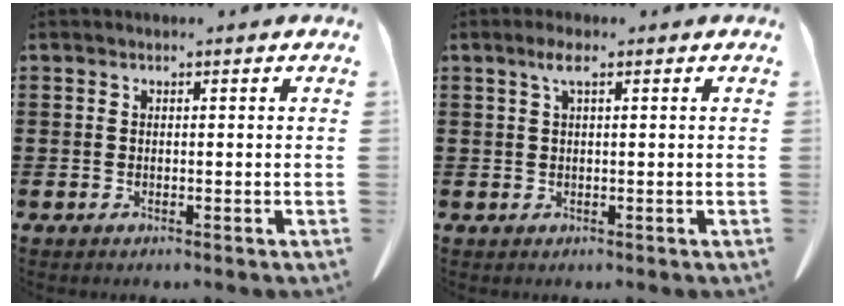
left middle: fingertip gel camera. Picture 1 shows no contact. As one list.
[{"total": 2.3, "force": [0.9, 0.5, 2.1], "torque": [-0.043, 0.006, 0.014]}]